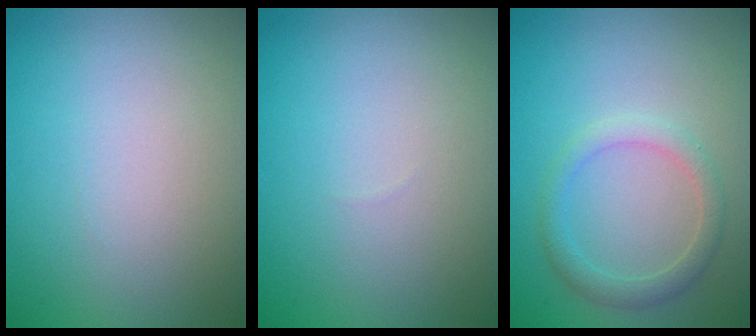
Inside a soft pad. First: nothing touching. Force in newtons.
{"total": 0.0}
{"total": 2.1, "press": 2.1, "slide": 0.1}